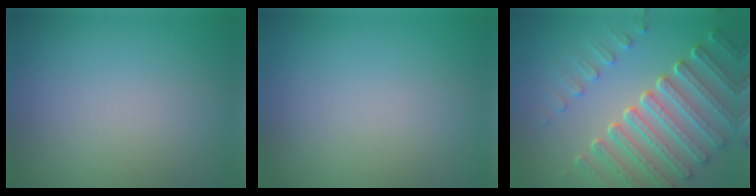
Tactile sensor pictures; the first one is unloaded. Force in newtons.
{"total": 0.0}
{"total": 7.4, "press": 5.6, "slide": 4.8}